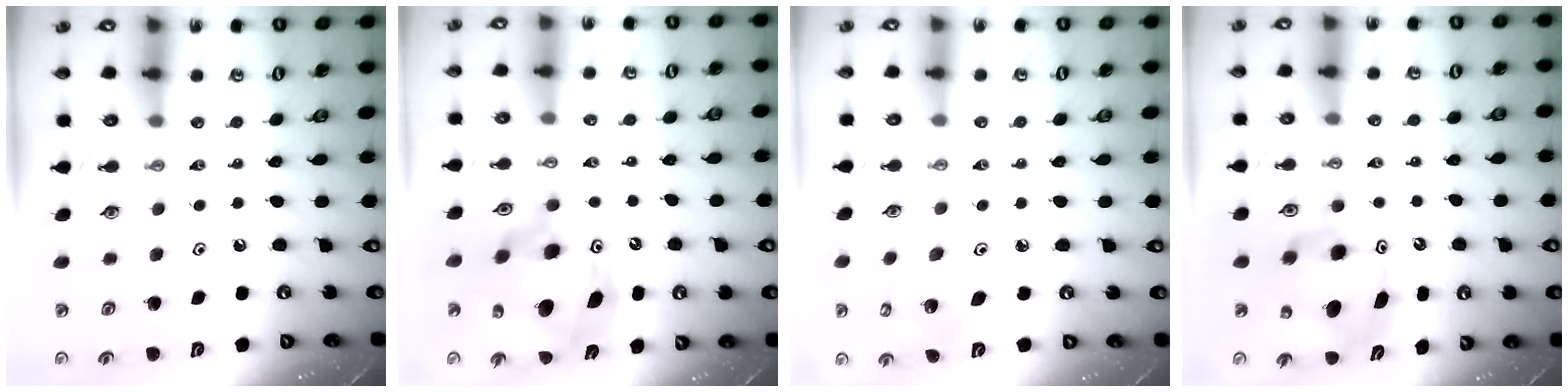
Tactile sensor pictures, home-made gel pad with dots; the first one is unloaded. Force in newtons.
{"total": 18.2, "press": 18.1, "slide": 1.6}
{"total": 3.2, "press": 3.2, "slide": 0.1}
{"total": 9.1, "press": 9.0, "slide": 0.8}